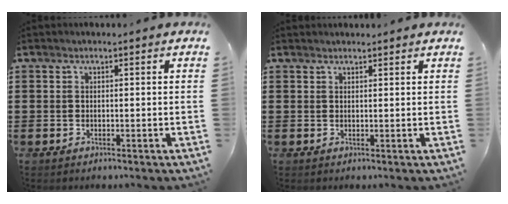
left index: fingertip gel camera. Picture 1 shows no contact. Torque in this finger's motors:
{"motor_torque": [1.11, -0.61, 0.19, 0.00]}